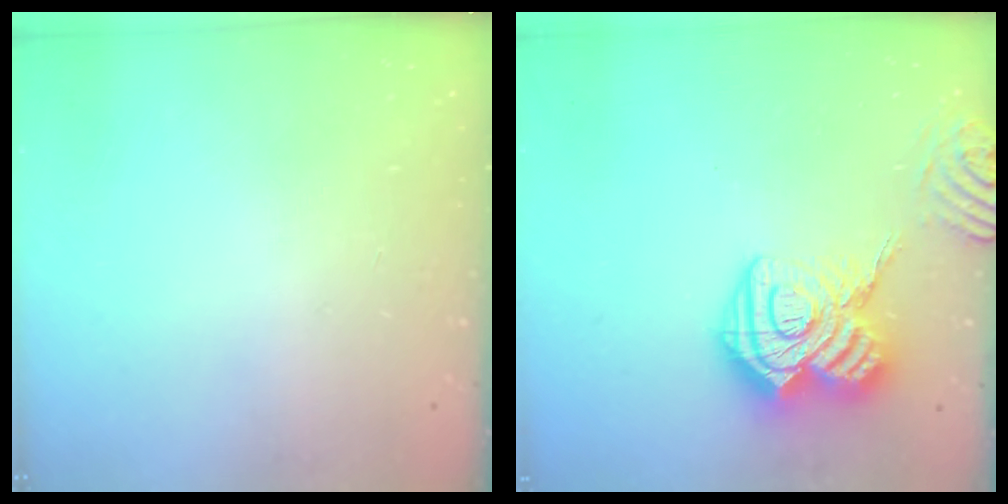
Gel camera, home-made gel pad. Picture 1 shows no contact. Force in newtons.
{"total": 18.1, "press": 18.1, "slide": 1.7}